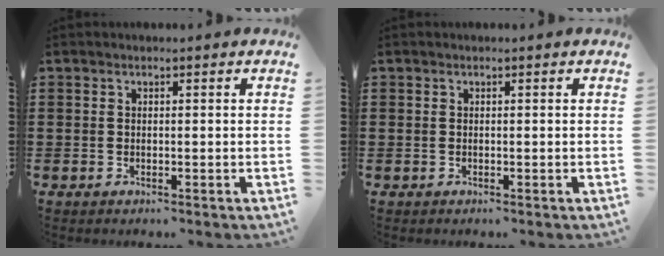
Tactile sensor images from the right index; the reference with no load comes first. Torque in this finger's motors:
{"motor_torque": [0.04, 0.21, 0.00, -0.03]}